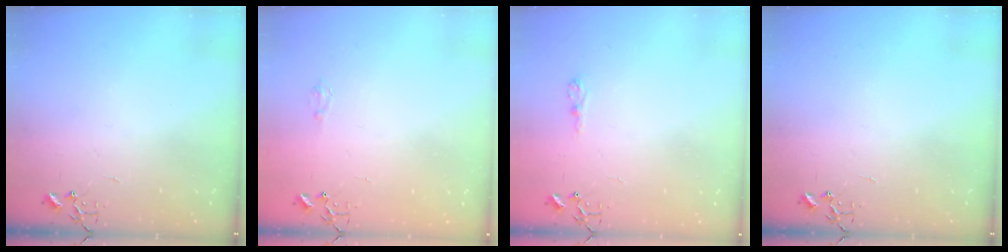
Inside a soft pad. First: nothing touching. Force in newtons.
{"total": 3.8, "press": 3.8, "slide": 0.5}
{"total": 6.0, "press": 6.0, "slide": 0.7}
{"total": 0.0}